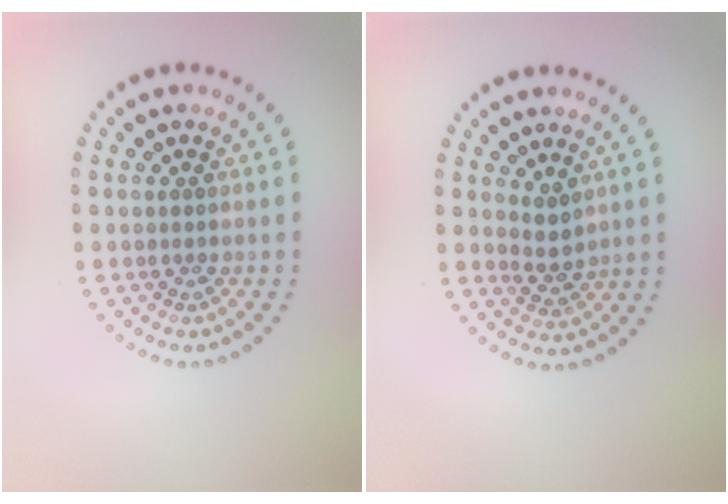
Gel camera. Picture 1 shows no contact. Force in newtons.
{"total": 1.7, "press": 1.3, "slide": 1.0}